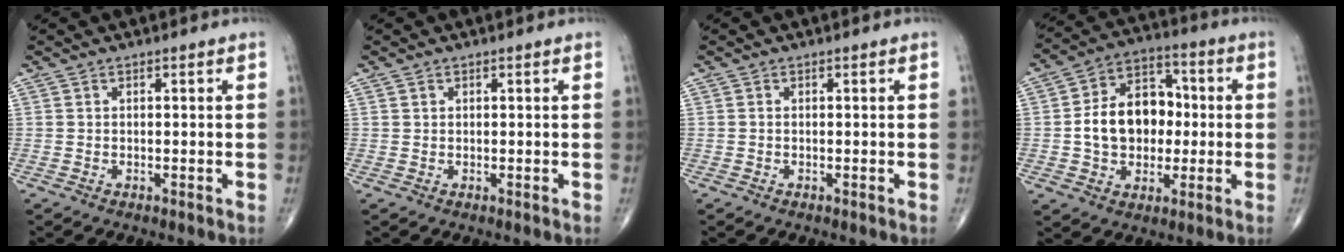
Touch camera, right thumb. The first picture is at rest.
{"total": 0.6, "force": [0.3, 0.5, 0.1], "torque": [0.003, -0.001, 0.005]}
{"total": 0.0}
{"total": 14.3, "force": [-0.3, 10.6, 9.6], "torque": [-0.123, 0.031, -0.008]}